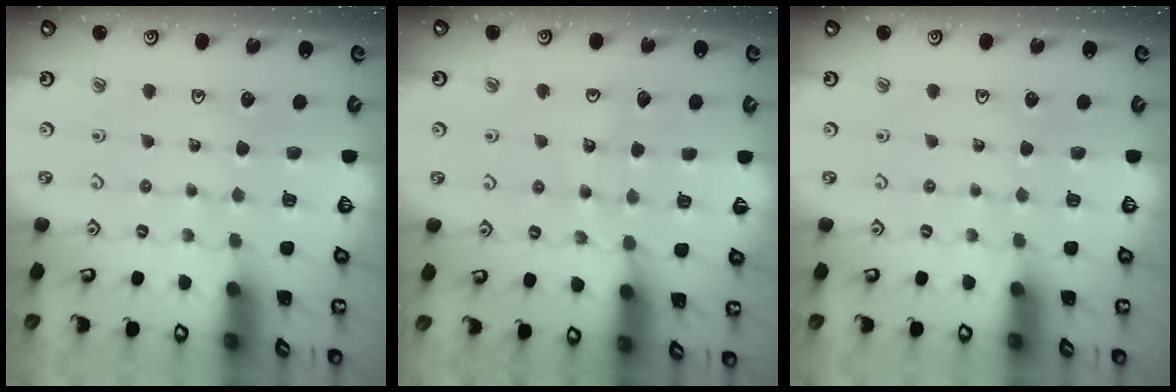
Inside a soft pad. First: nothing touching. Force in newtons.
{"total": 8.0, "press": 7.9, "slide": 1.0}
{"total": 0.0}